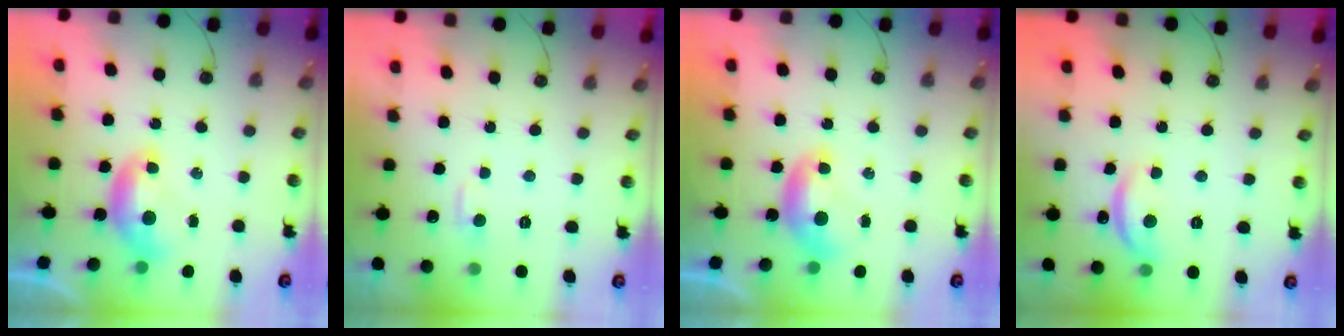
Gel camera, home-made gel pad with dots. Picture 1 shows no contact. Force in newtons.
{"total": 2.8, "press": 2.7, "slide": 0.5}
{"total": 0.0}
{"total": 6.5, "press": 6.5, "slide": 0.6}